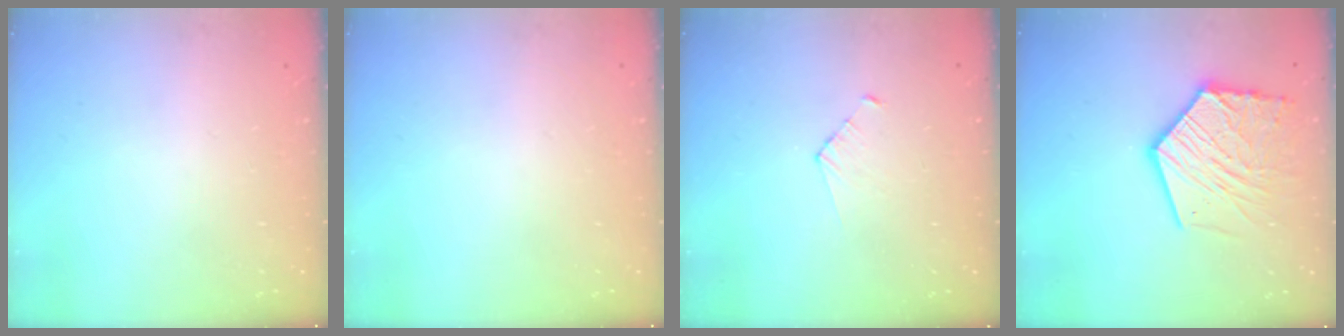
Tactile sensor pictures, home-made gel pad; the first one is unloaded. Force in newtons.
{"total": 0.0}
{"total": 2.8, "press": 2.8, "slide": 0.2}
{"total": 17.9, "press": 17.8, "slide": 1.7}